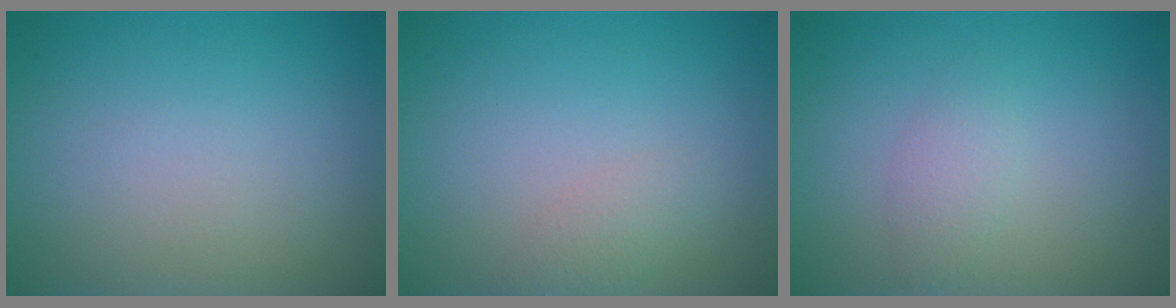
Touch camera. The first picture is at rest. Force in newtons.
{"total": 1.4, "press": 1.4, "slide": 0.1}
{"total": 1.5, "press": 1.5, "slide": 0.1}